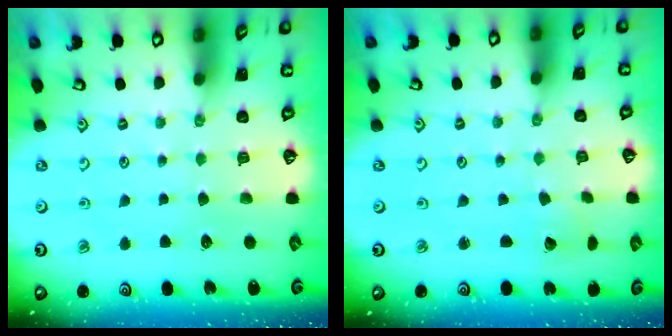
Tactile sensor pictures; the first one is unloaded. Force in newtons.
{"total": 1.3, "press": 1.3, "slide": 0.0}